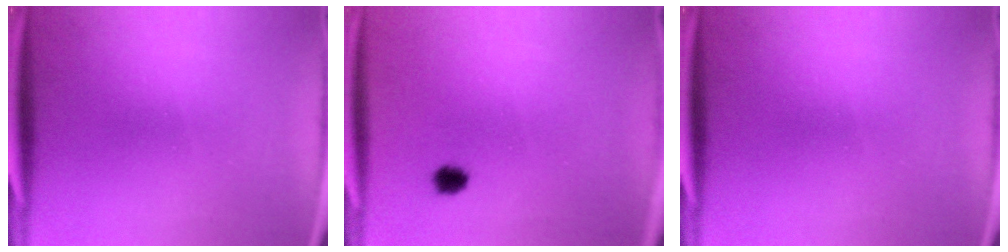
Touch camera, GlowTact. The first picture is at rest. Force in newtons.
{"total": 2.1}
{"total": 0.0}